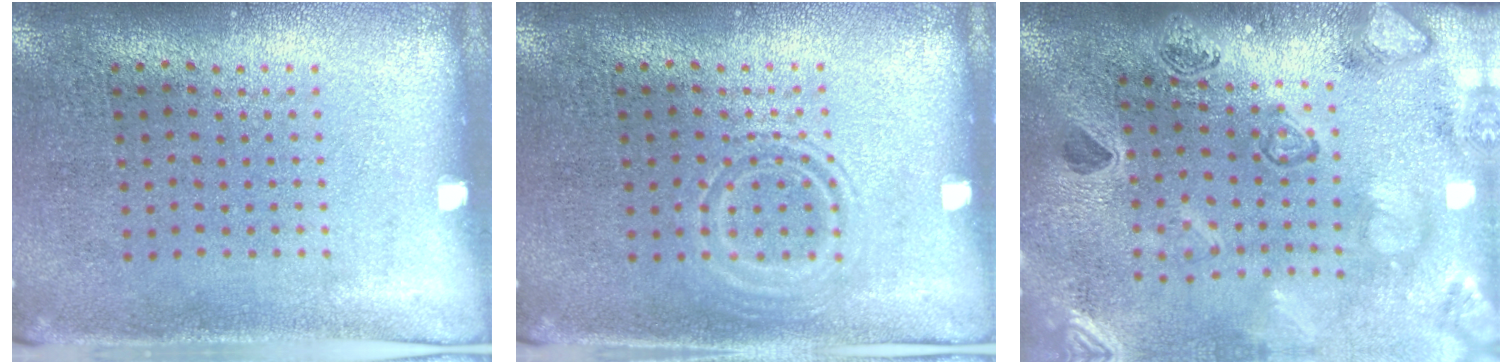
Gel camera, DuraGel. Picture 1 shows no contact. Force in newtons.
{"total": 1.9, "press": 1.9, "slide": 0.3}
{"total": 2.5, "press": 2.4, "slide": 0.8}